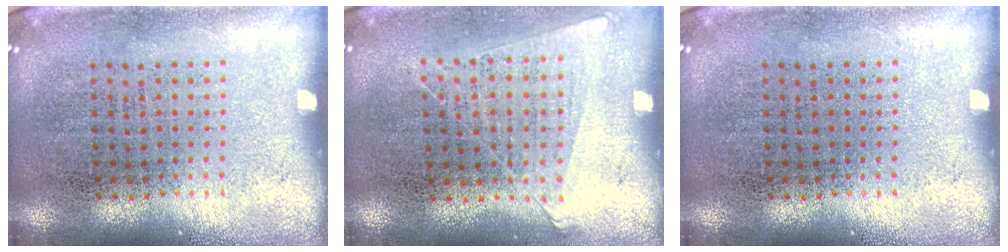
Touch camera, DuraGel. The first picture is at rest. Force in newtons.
{"total": 1.0, "press": 0.9, "slide": 0.4}
{"total": 0.0}